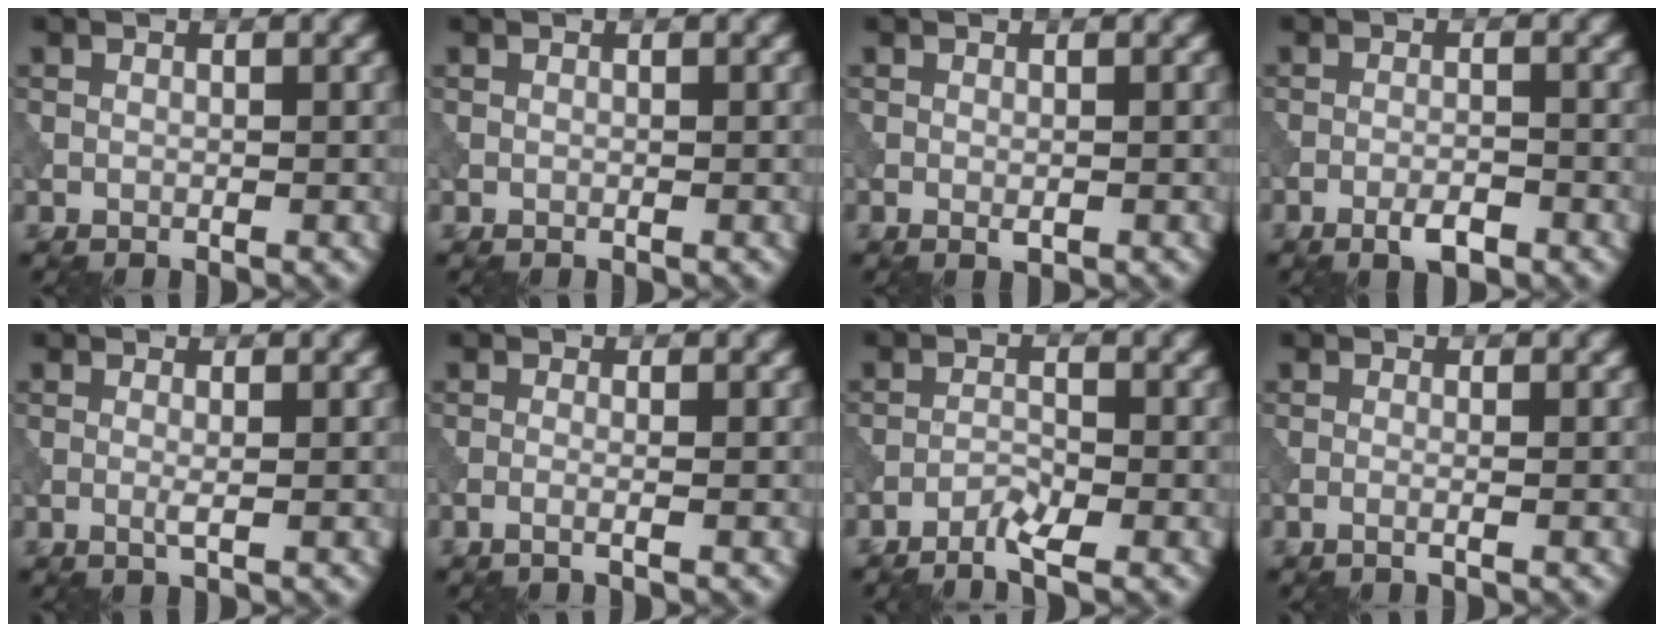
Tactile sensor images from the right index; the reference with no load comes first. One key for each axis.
{"total": 0.0}
{"total": 0.6, "fx": -0.2, "fy": 0.2, "fz": 0.5, "tx": -0.010, "ty": -0.003, "tz": -0.002}
{"total": 2.2, "fx": -1.4, "fy": 0.6, "fz": 1.6, "tx": -0.029, "ty": 0.001, "tz": -0.027}
{"total": 0.8, "fx": -0.1, "fy": 0.0, "fz": 0.8, "tx": -0.019, "ty": -0.003, "tz": -0.003}
{"total": 1.7, "fx": -0.4, "fy": 0.6, "fz": 1.5, "tx": -0.015, "ty": -0.001, "tz": -0.026}
{"total": 2.1, "fx": -1.7, "fy": 0.2, "fz": 1.2, "tx": -0.024, "ty": 0.001, "tz": -0.038}
{"total": 1.4, "fx": -0.3, "fy": 0.5, "fz": 1.3, "tx": -0.014, "ty": -0.001, "tz": -0.021}